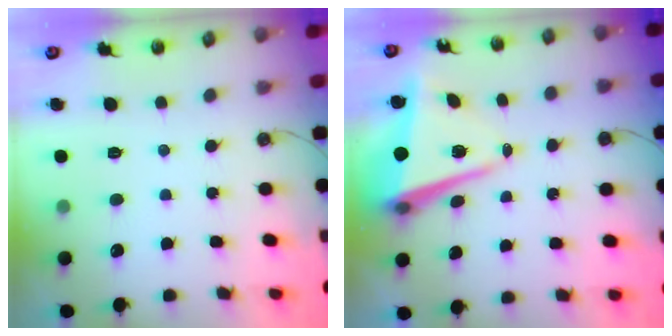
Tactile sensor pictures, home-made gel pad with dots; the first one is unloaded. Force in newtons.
{"total": 8.6, "press": 8.2, "slide": 2.7}